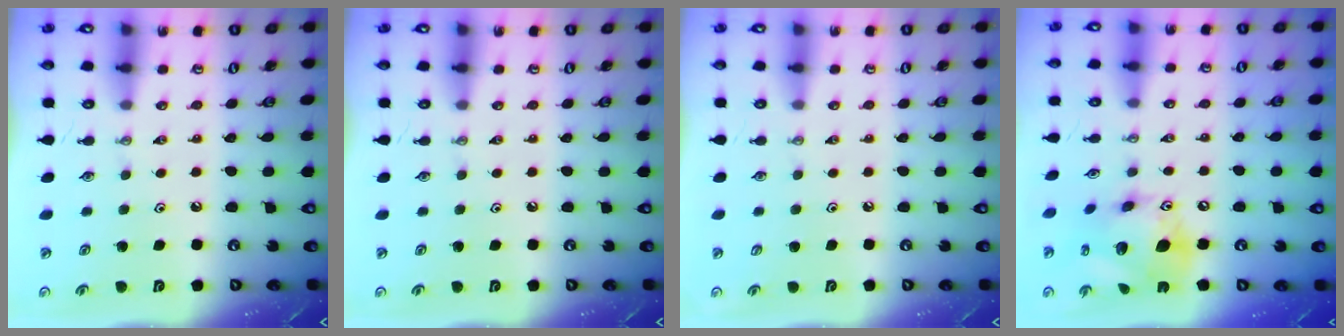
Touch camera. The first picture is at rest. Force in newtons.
{"total": 0.0}
{"total": 1.0, "press": 0.2, "slide": 1.0}
{"total": 18.3, "press": 18.2, "slide": 2.3}